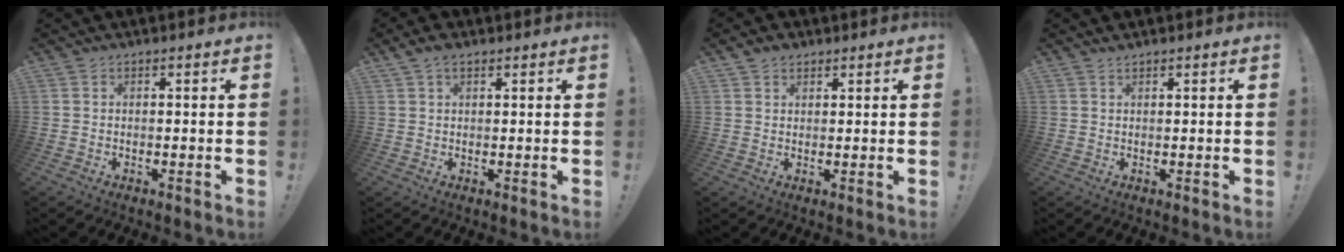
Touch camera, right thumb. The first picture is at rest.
{"total": 3.2, "force": [2.1, 1.6, 1.8], "torque": [-0.031, -0.004, 0.039]}
{"total": 2.7, "force": [1.9, 1.8, 0.7], "torque": [-0.004, -0.009, 0.033]}
{"total": 0.9, "force": [0.8, -0.1, 0.3], "torque": [-0.002, -0.003, 0.016]}